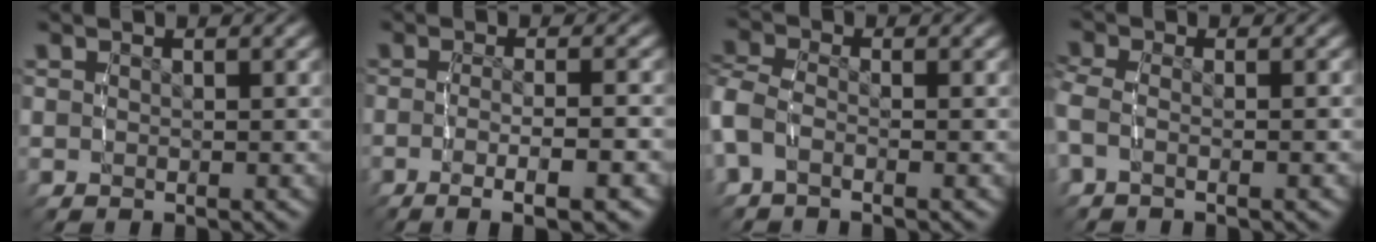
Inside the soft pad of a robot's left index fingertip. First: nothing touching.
{"total": 5.1, "force": [-3.3, 0.7, 3.9], "torque": [-0.073, -0.014, -0.042]}
{"total": 4.1, "force": [-1.1, 3.2, 2.4], "torque": [-0.073, -0.010, -0.023]}
{"total": 2.4, "force": [-0.8, 1.3, 1.9], "torque": [-0.061, -0.008, -0.012]}